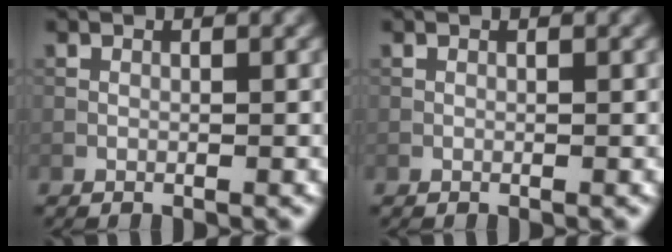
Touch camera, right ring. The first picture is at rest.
{"total": 0.0}